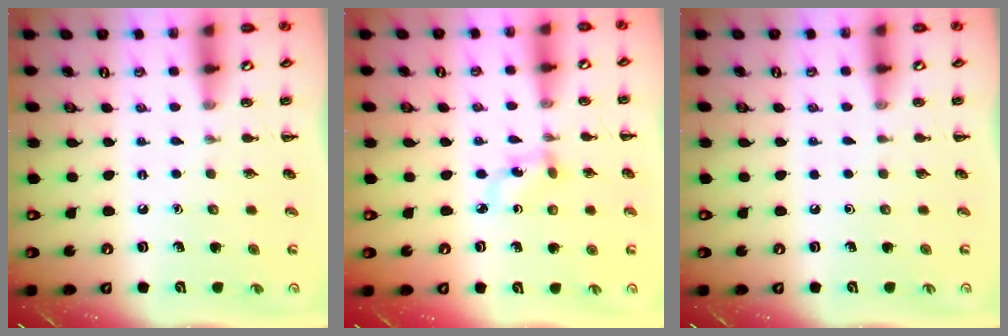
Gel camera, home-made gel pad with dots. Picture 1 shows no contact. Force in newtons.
{"total": 3.5, "press": 3.3, "slide": 1.0}
{"total": 0.0}